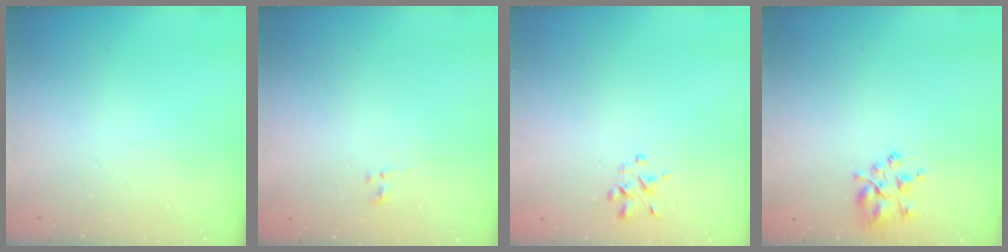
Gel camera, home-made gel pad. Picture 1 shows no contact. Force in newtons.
{"total": 0.7, "press": 0.4, "slide": 0.6}
{"total": 1.5, "press": 1.5, "slide": 0.3}
{"total": 5.3, "press": 5.2, "slide": 1.2}